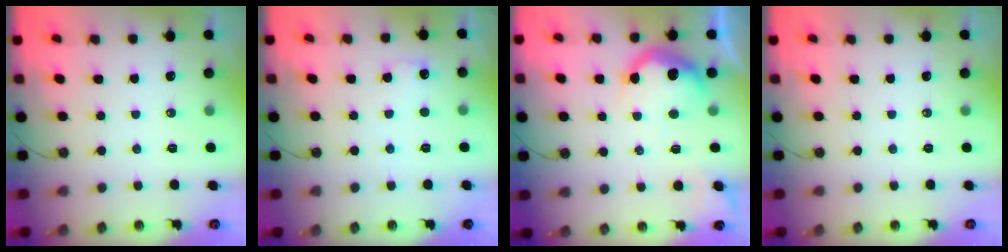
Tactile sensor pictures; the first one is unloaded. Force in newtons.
{"total": 5.2, "press": 5.0, "slide": 1.1}
{"total": 15.4, "press": 15.3, "slide": 1.1}
{"total": 0.0}